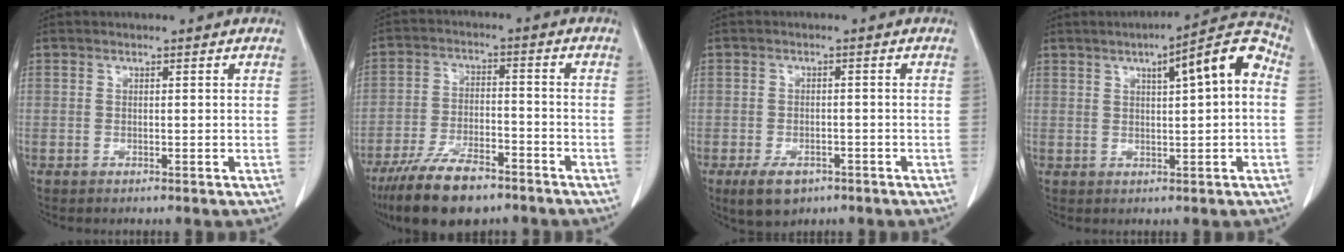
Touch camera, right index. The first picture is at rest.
{"total": 13.0, "force": [-9.4, 4.5, 7.7], "torque": [-0.144, -0.010, -0.166]}
{"total": 6.0, "force": [-3.6, 3.6, 3.3], "torque": [-0.060, -0.004, -0.050]}
{"total": 10.6, "force": [2.5, 2.1, 10.1], "torque": [-0.140, 0.032, 0.032]}